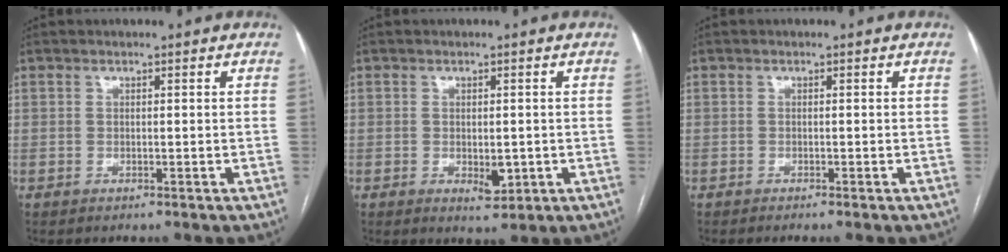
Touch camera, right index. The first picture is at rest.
{"total": 3.2, "force": [-0.6, 1.5, 2.7], "torque": [-0.038, -0.006, -0.002]}
{"total": 1.0, "force": [-0.8, -0.2, 0.5], "torque": [-0.008, 0.003, -0.013]}